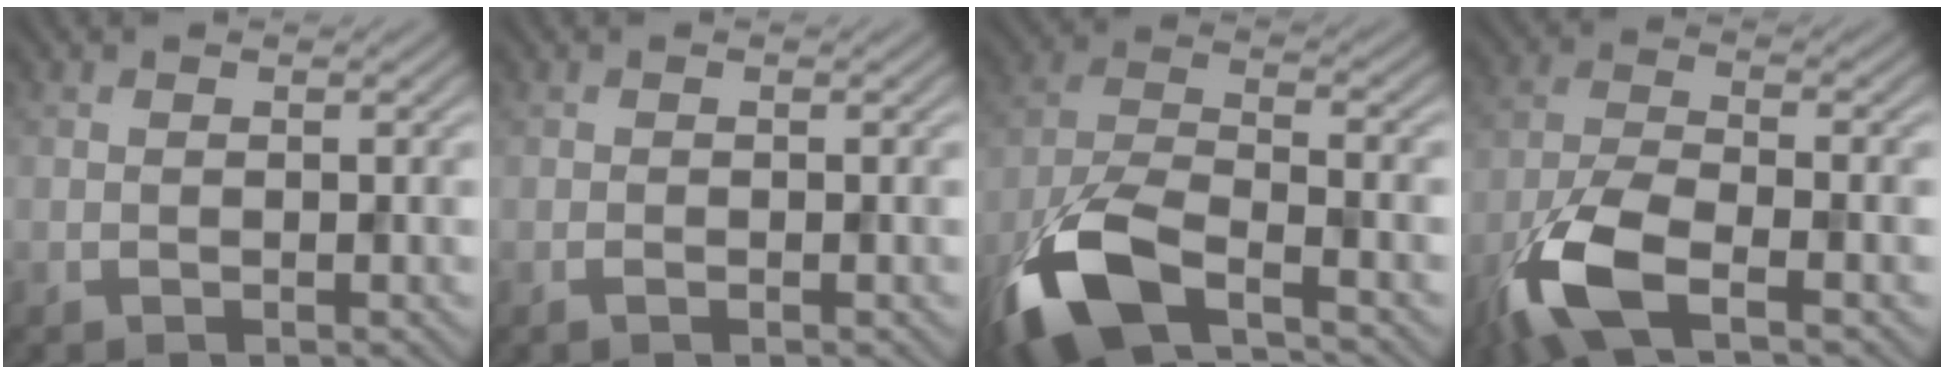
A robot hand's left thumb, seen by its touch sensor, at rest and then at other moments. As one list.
[{"total": 0.7, "force": [-0.4, 0.2, 0.5], "torque": [-0.010, -0.001, -0.005]}, {"total": 11.4, "force": [-6.9, 4.2, 8.0], "torque": [-0.174, -0.016, -0.152]}, {"total": 9.0, "force": [-4.8, 3.0, 7.0], "torque": [-0.157, -0.009, -0.111]}]